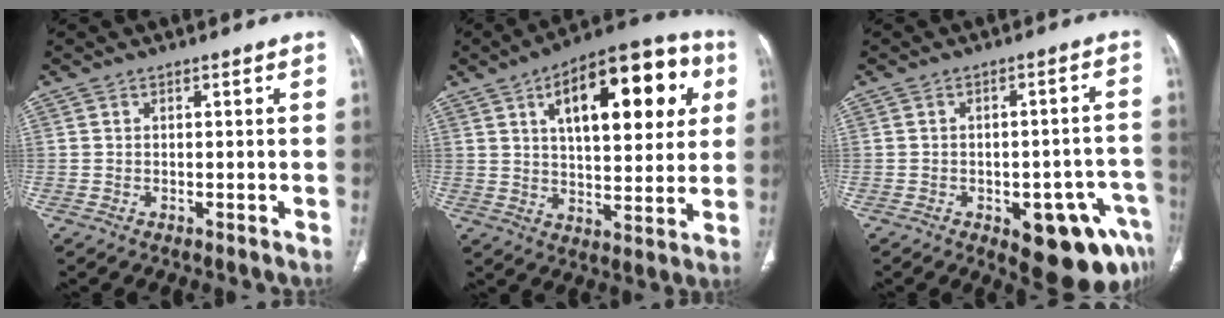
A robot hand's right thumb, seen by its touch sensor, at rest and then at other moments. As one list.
[{"total": 22.9, "force": [7.9, 10.5, 18.8], "torque": [-0.229, 0.005, 0.113]}, {"total": 14.6, "force": [-6.9, 6.6, 11.0], "torque": [-0.078, 0.039, -0.073]}]